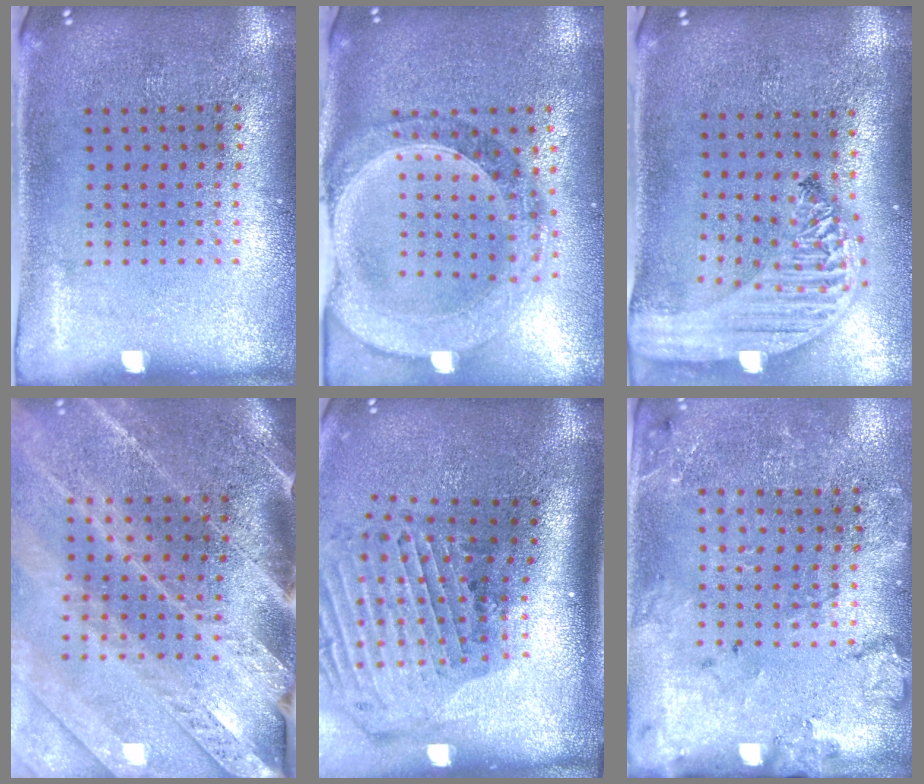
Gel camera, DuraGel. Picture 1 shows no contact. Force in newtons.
{"total": 1.6, "press": 1.5, "slide": 0.5}
{"total": 2.8, "press": 2.3, "slide": 1.6}
{"total": 3.8, "press": 3.2, "slide": 2.1}
{"total": 3.1, "press": 2.1, "slide": 2.2}
{"total": 1.8, "press": 1.7, "slide": 0.7}